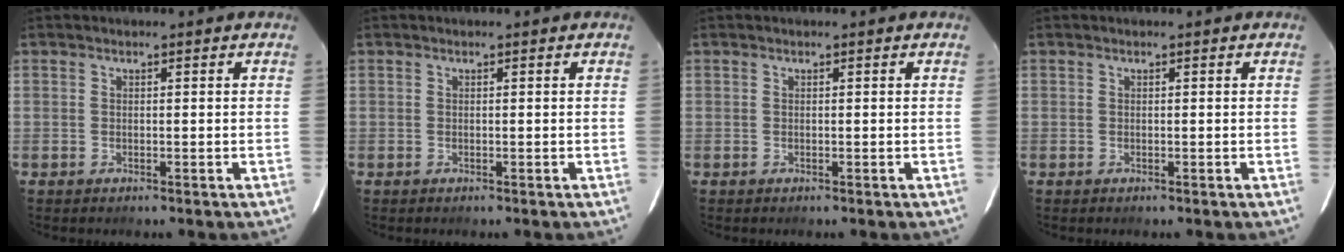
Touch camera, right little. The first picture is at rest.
{"total": 0.0}
{"total": 0.0}
{"total": 0.0}